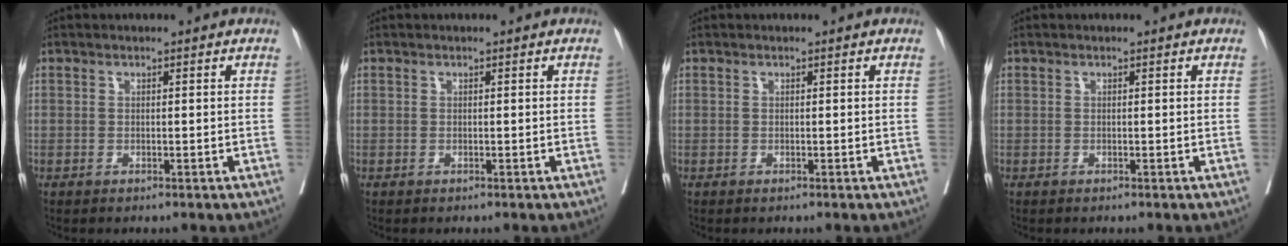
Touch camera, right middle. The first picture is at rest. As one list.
[{"total": 0.0}, {"total": 0.0}, {"total": 0.0}]